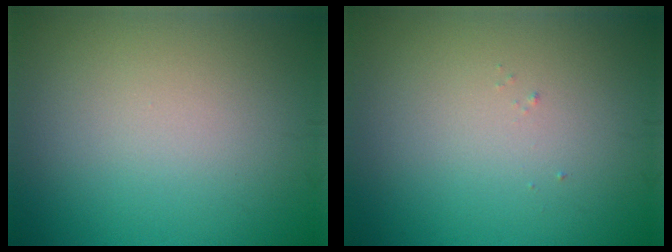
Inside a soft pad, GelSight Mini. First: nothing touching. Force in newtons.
{"total": 0.0}